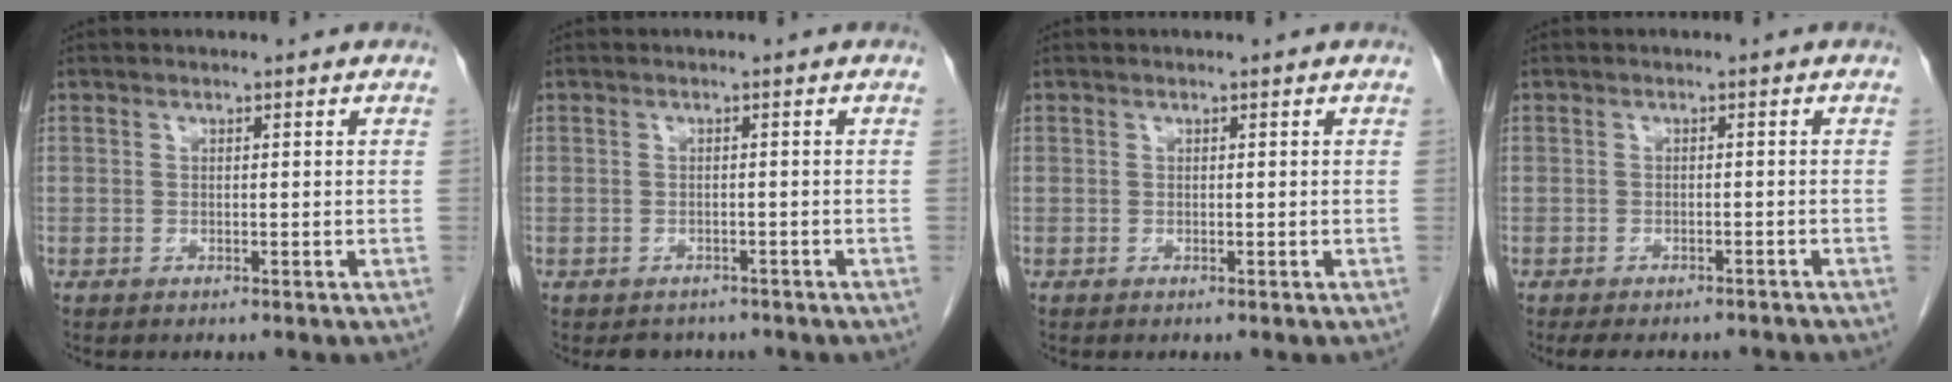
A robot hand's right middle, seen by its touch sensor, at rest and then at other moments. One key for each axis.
{"total": 3.0, "fx": -2.5, "fy": 1.6, "fz": 0.2, "tx": -0.005, "ty": 0.003, "tz": -0.033}
{"total": 0.0}
{"total": 8.6, "fx": -7.7, "fy": 2.4, "fz": 2.9, "tx": -0.035, "ty": 0.001, "tz": -0.089}